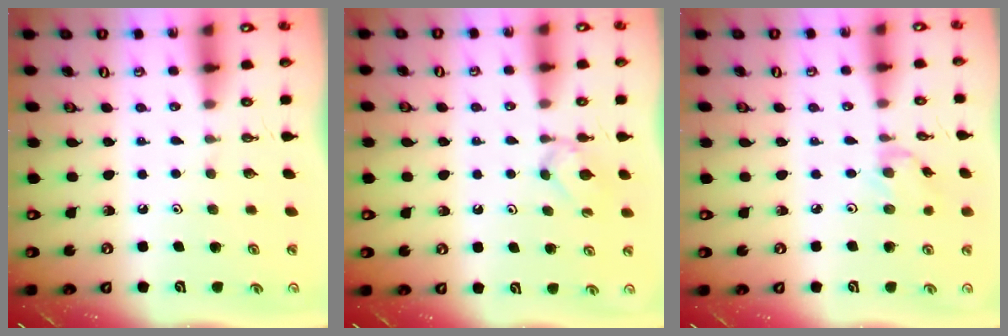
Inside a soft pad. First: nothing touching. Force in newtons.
{"total": 3.9, "press": 3.8, "slide": 0.6}
{"total": 1.1, "press": 1.1, "slide": 0.3}